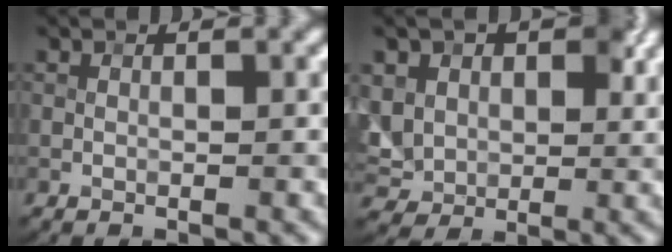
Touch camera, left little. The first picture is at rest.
{"total": 7.3, "force": [2.3, 5.9, 3.6], "torque": [-0.098, 0.013, 0.031]}